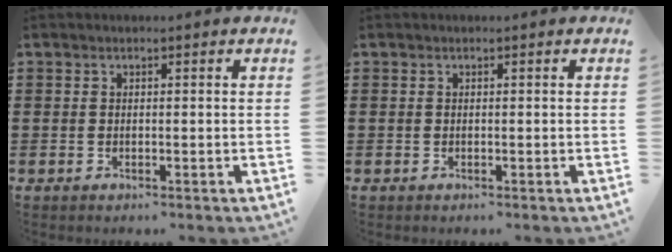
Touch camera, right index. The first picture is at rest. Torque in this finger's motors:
{"motor_torque": [0.00, 0.00, 0.00, -0.01]}